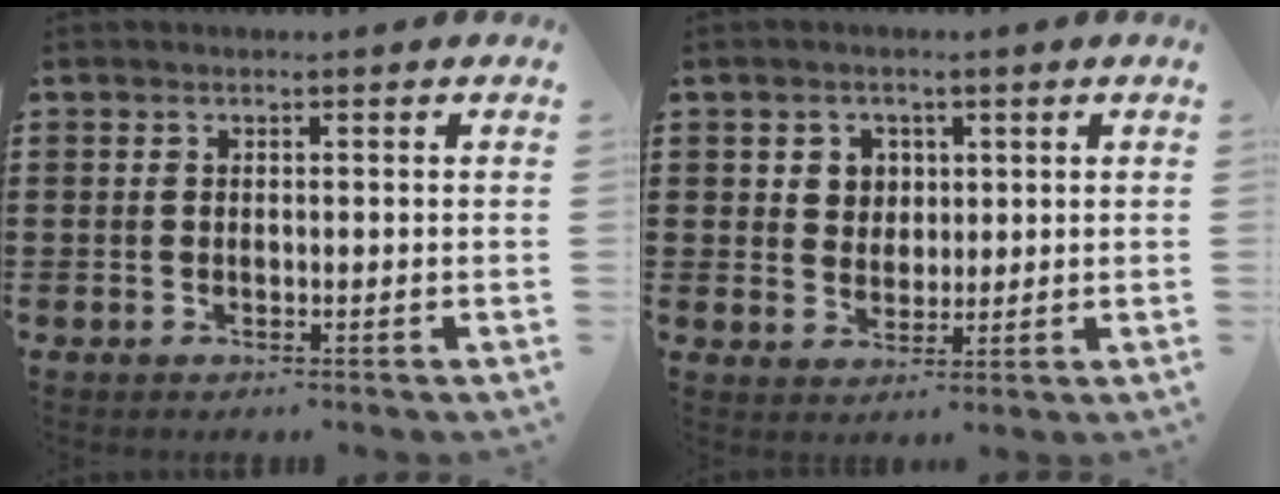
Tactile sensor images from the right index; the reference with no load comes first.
{"total": 3.6, "force": [1.4, 3.2, 0.7], "torque": [-0.020, 0.010, 0.022]}